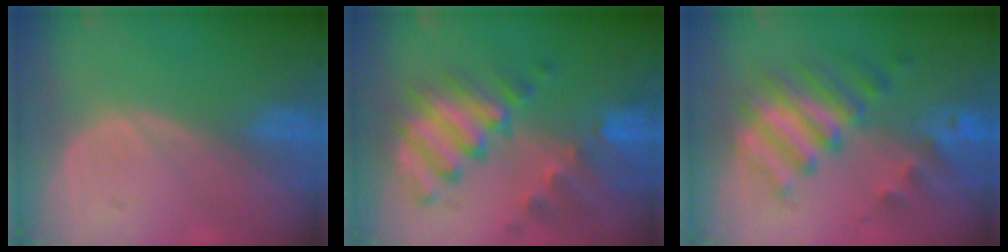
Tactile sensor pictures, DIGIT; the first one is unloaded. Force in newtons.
{"total": 10.0, "press": 8.8, "slide": 4.7}
{"total": 8.8, "press": 8.1, "slide": 3.3}